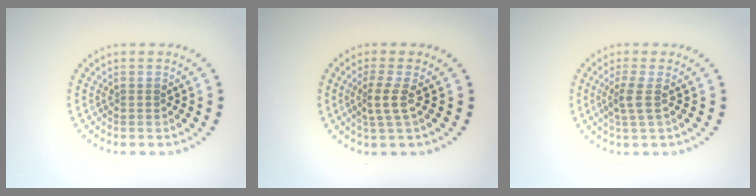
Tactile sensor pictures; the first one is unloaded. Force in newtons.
{"total": 2.3, "press": 1.5, "slide": 1.7}
{"total": 2.0, "press": 1.5, "slide": 1.3}